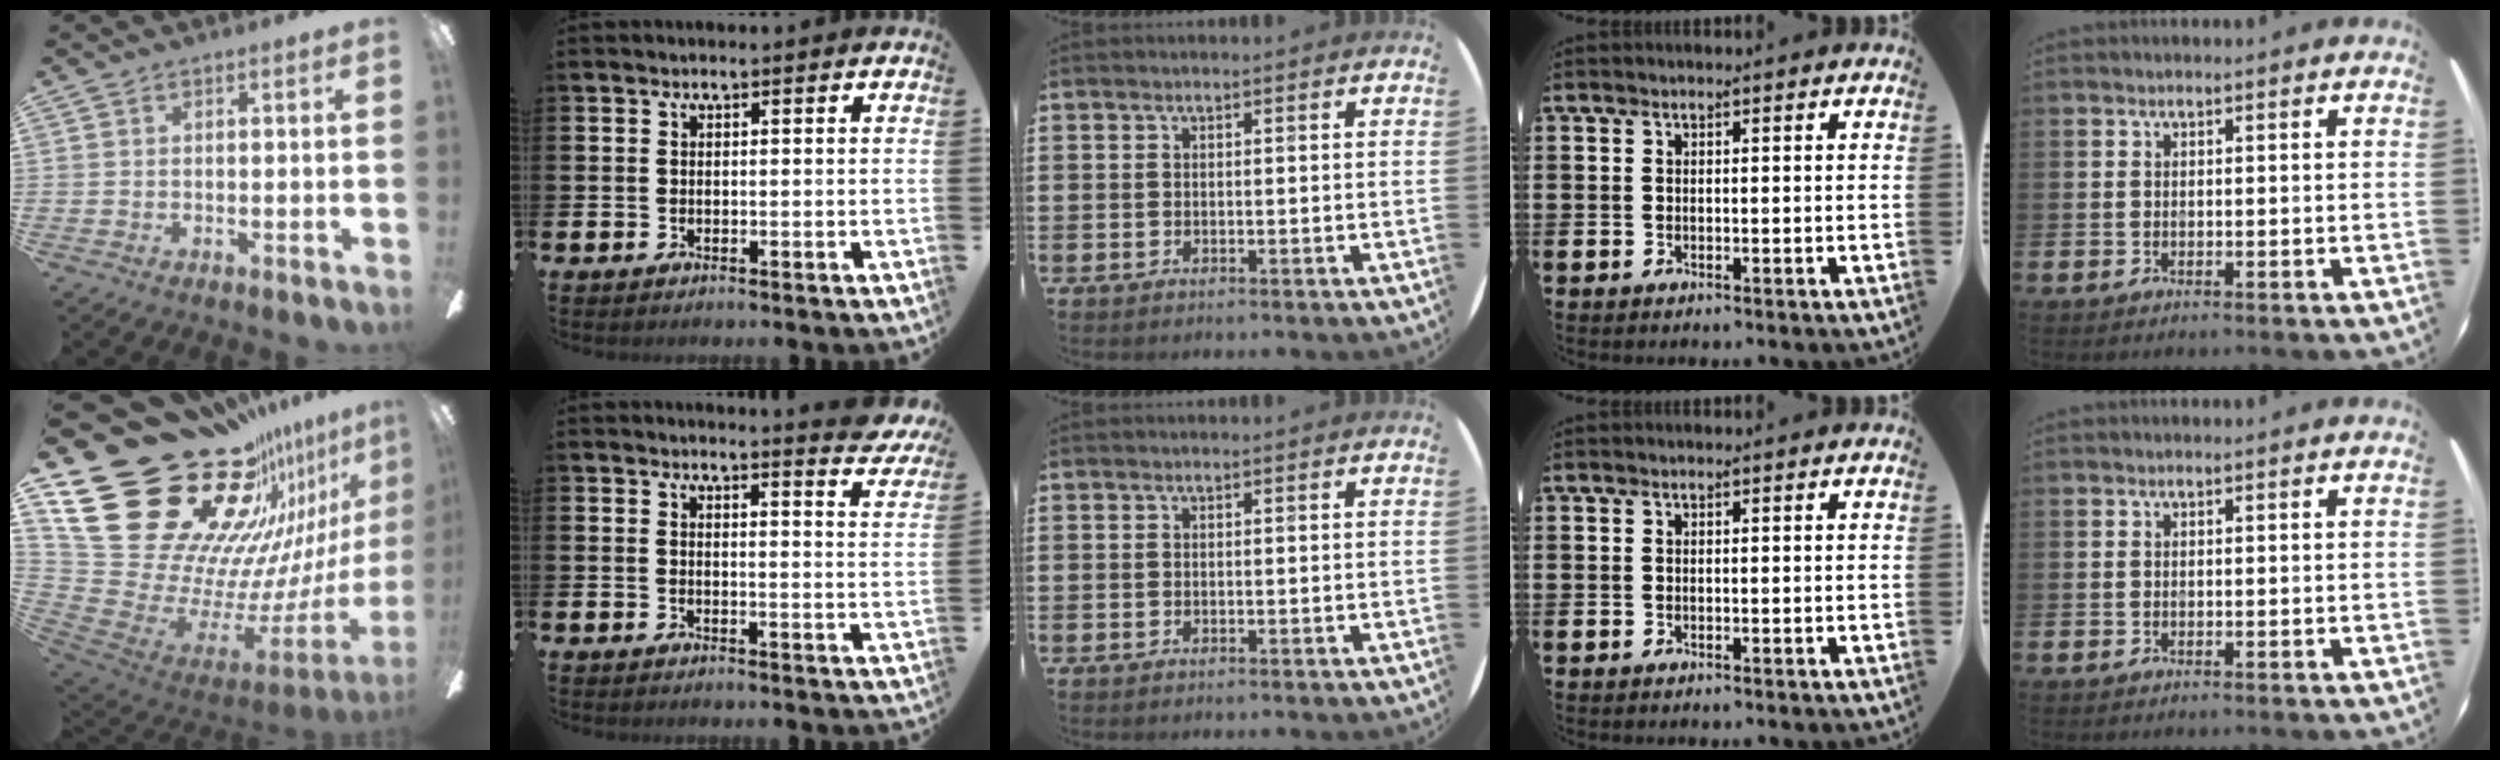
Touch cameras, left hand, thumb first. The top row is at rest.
{"thumb": {"total": 36.1, "force": [22.0, 20.9, 19.5], "torque": [-0.263, -0.220, 0.494]}, "index": {"total": 3.6, "force": [3.5, -0.2, 0.4], "torque": [0.002, -0.029, 0.058]}}